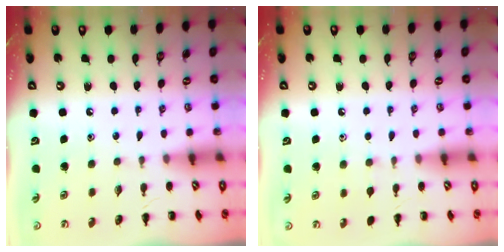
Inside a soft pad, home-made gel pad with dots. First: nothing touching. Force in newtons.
{"total": 4.9, "press": 4.5, "slide": 1.9}